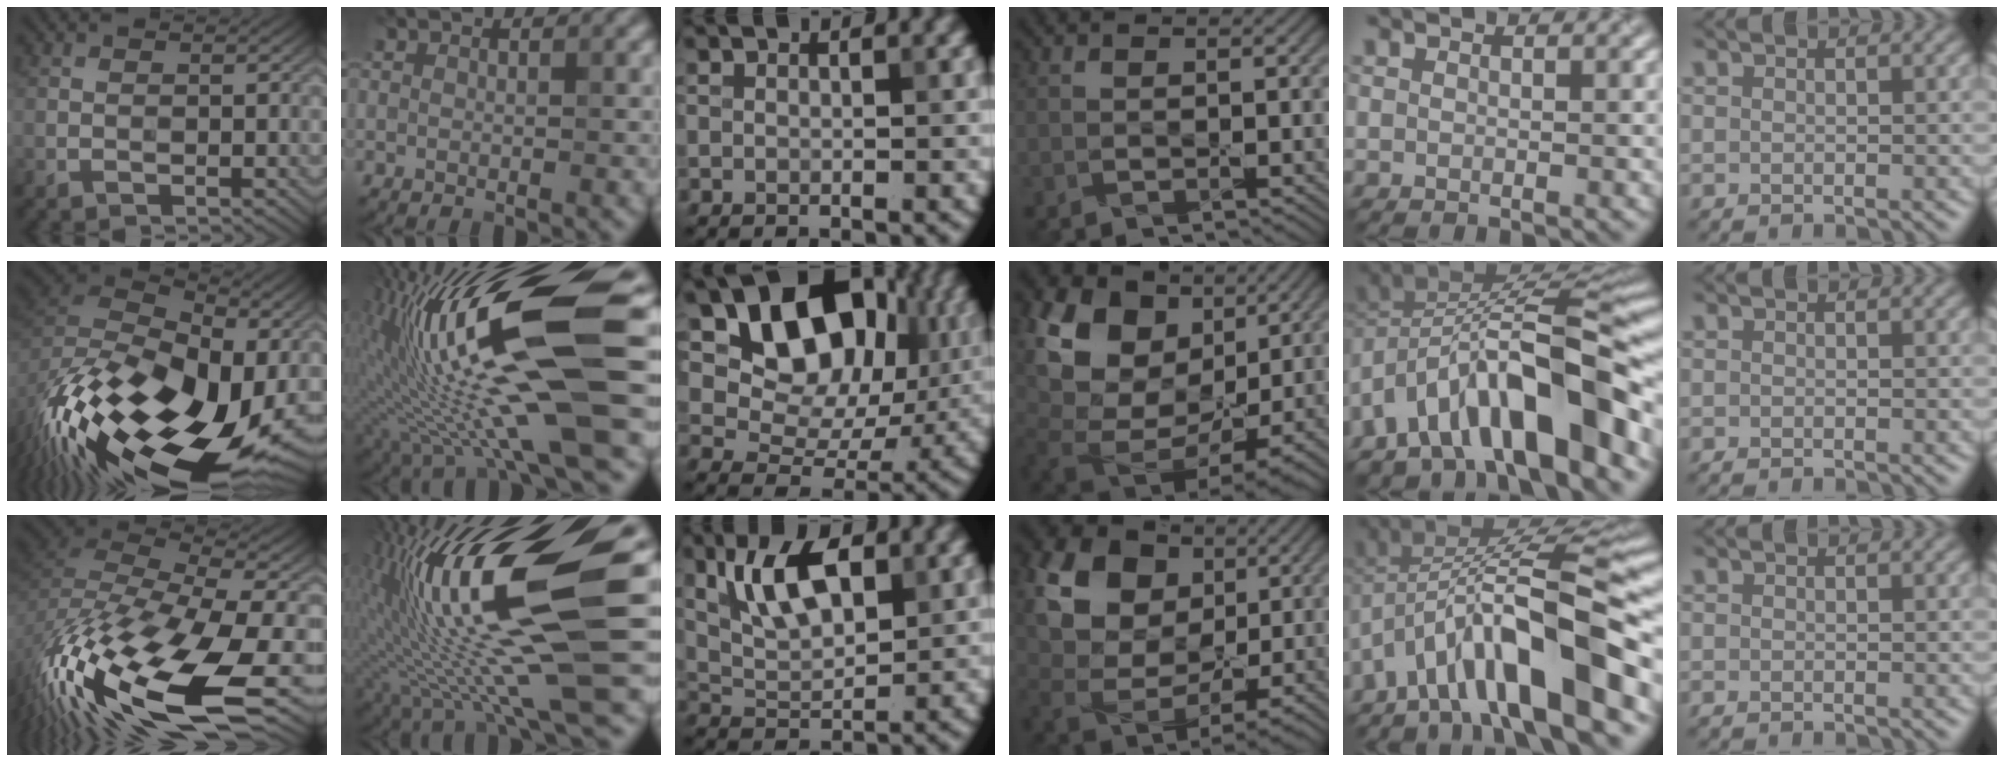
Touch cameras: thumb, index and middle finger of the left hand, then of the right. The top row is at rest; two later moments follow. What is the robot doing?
{"motion": "wipe", "object": "glass cup"}